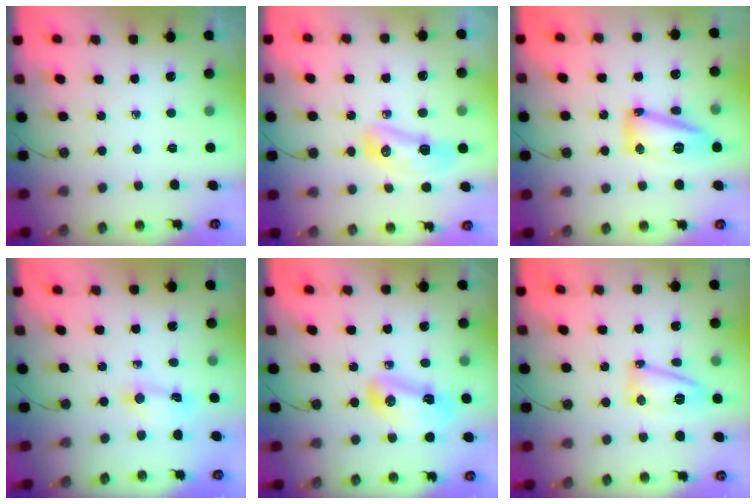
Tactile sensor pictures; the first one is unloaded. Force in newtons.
{"total": 9.0, "press": 8.9, "slide": 1.4}
{"total": 14.4, "press": 14.4, "slide": 0.8}
{"total": 2.0, "press": 2.0, "slide": 0.4}
{"total": 8.2, "press": 8.1, "slide": 0.9}
{"total": 8.9, "press": 8.9, "slide": 0.6}